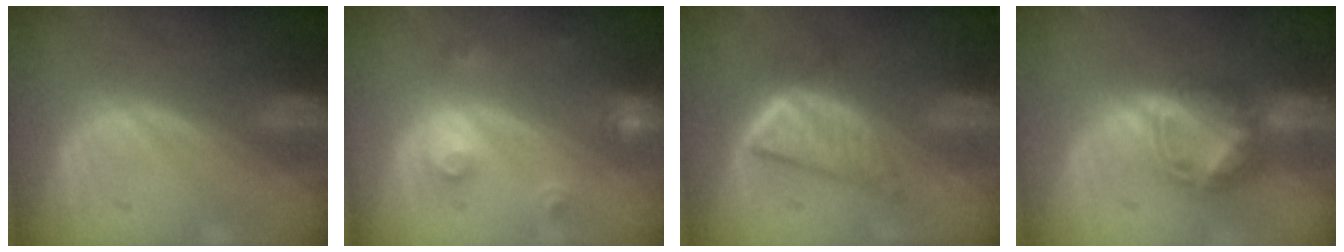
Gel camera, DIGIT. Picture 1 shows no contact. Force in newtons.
{"total": 3.1, "press": 2.9, "slide": 1.2}
{"total": 6.3, "press": 5.4, "slide": 3.1}
{"total": 7.9, "press": 6.7, "slide": 4.1}